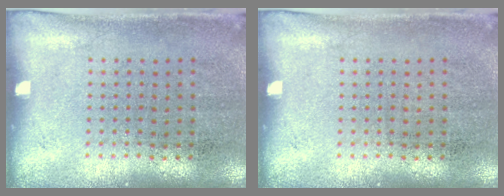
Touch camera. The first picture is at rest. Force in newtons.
{"total": 0.0}